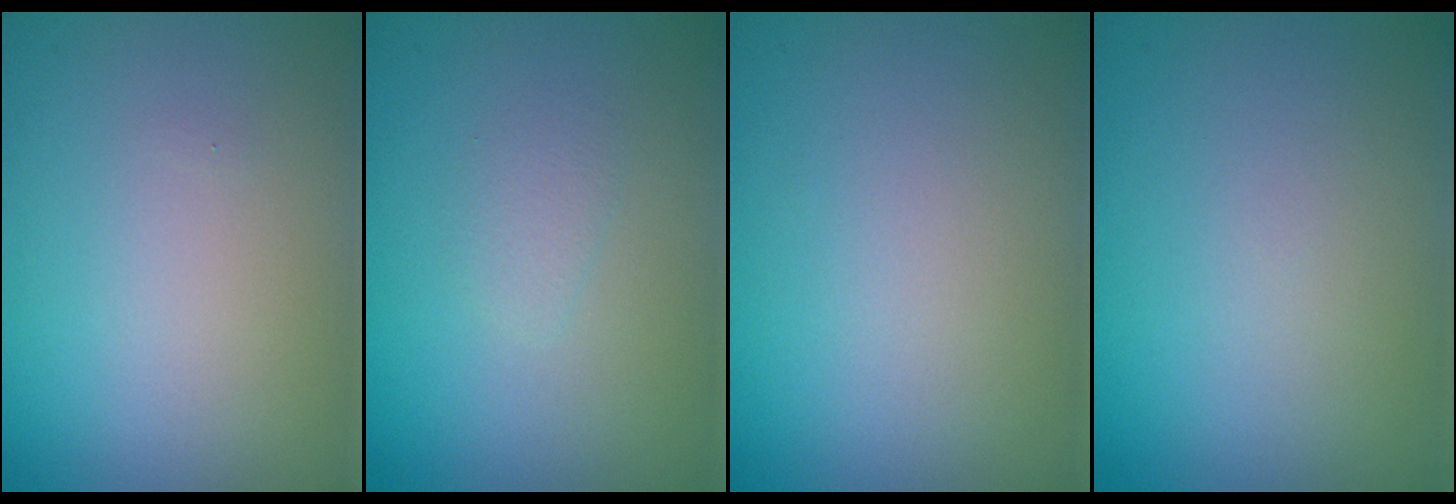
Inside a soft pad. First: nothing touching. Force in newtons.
{"total": 0.9, "press": 0.9, "slide": 0.0}
{"total": 0.0}
{"total": 0.0}